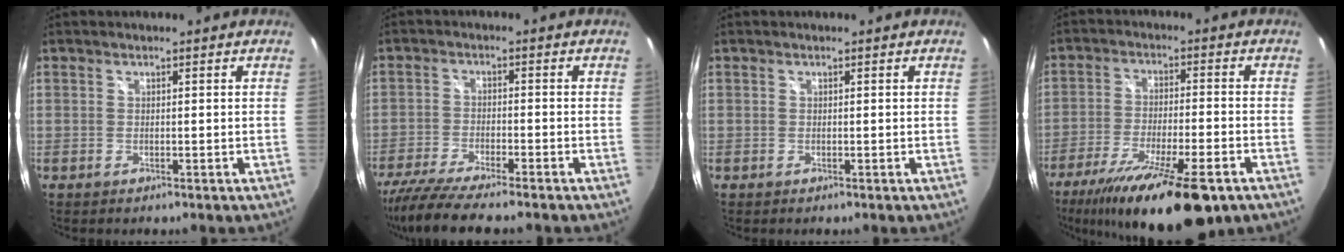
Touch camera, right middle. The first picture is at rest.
{"total": 10.7, "force": [-9.1, 0.9, 5.5], "torque": [-0.130, -0.033, -0.160]}
{"total": 0.0}
{"total": 19.8, "force": [-13.4, 4.4, 13.9], "torque": [-0.258, -0.048, -0.215]}